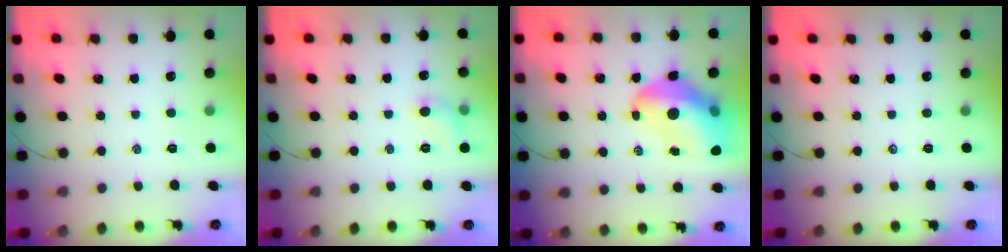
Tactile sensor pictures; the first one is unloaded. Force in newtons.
{"total": 5.7, "press": 5.5, "slide": 1.5}
{"total": 16.6, "press": 15.9, "slide": 4.6}
{"total": 0.0}